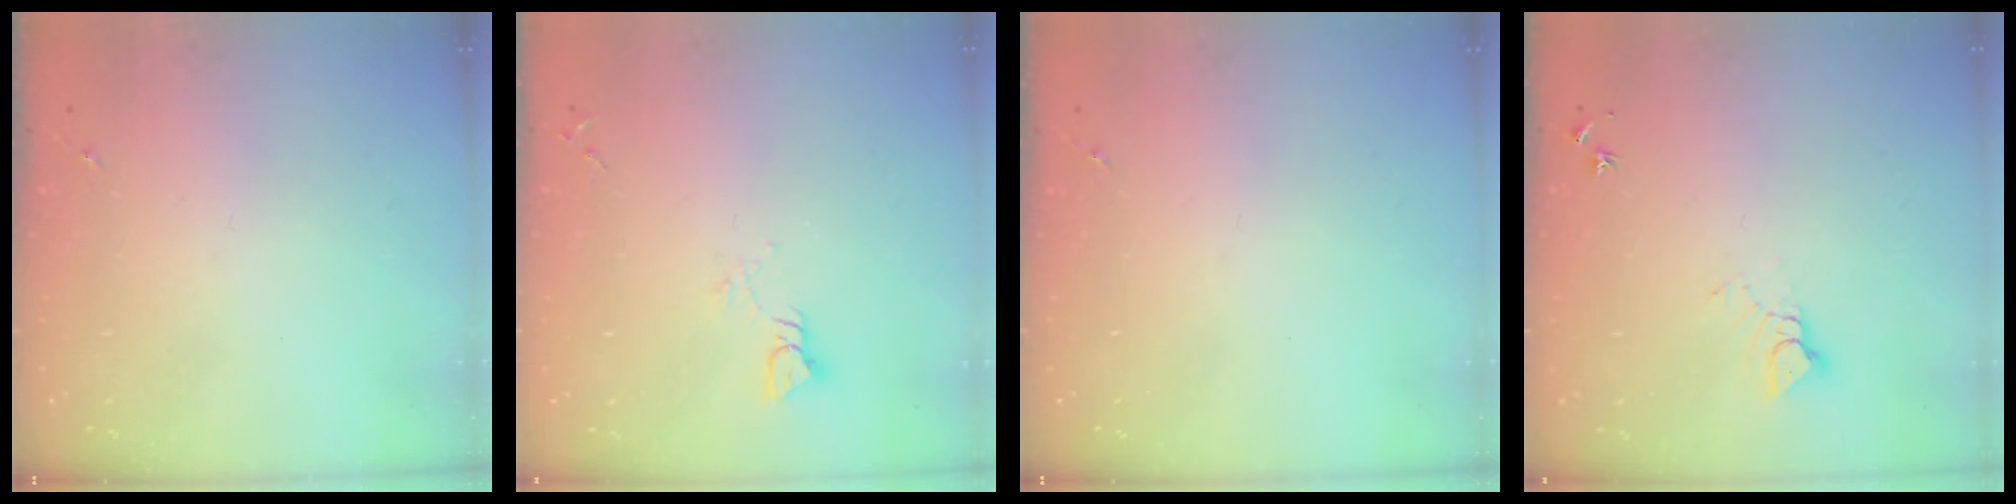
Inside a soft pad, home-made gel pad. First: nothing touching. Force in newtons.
{"total": 3.9, "press": 3.9, "slide": 0.3}
{"total": 0.0}
{"total": 5.1, "press": 5.1, "slide": 0.4}